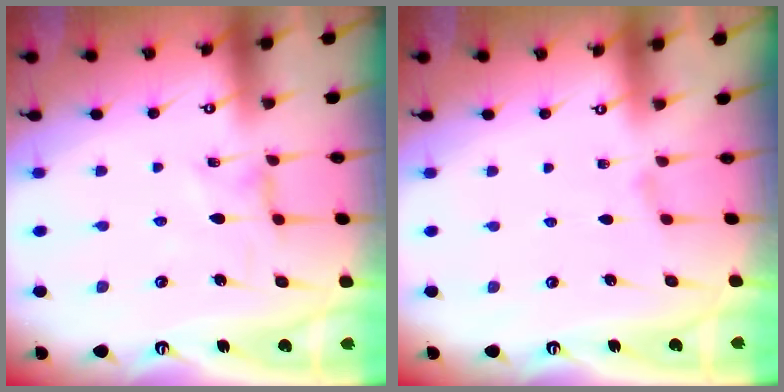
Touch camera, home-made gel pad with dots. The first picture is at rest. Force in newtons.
{"total": 1.2, "press": 1.1, "slide": 0.3}